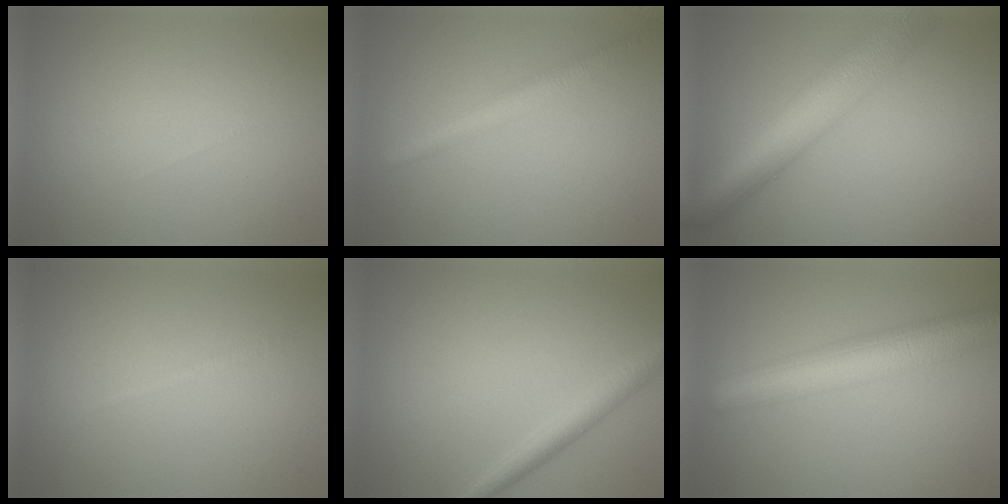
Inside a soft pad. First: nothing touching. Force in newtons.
{"total": 2.9, "press": 2.9, "slide": 0.2}
{"total": 8.8, "press": 8.8, "slide": 0.4}
{"total": 0.6, "press": 0.6, "slide": 0.1}
{"total": 2.2, "press": 2.2, "slide": 0.1}
{"total": 7.4, "press": 7.4, "slide": 0.2}